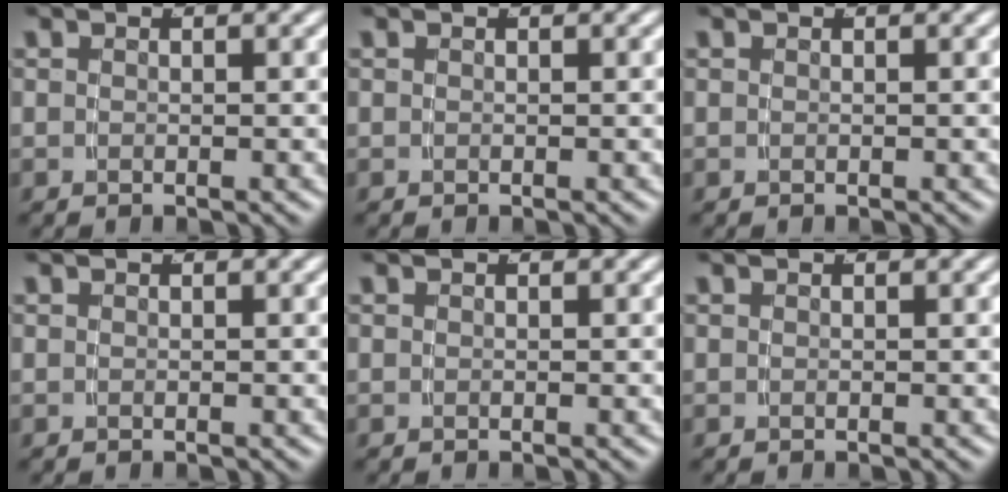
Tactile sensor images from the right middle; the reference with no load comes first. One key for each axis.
{"total": 0.0}
{"total": 0.0}
{"total": 0.0}
{"total": 0.0}
{"total": 0.0}